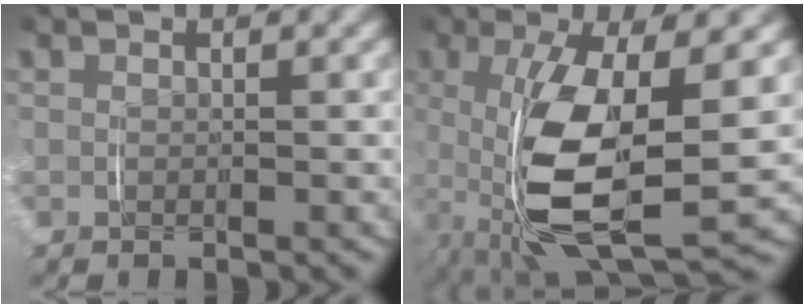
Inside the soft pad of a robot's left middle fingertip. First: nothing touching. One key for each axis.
{"total": 11.1, "fx": -0.9, "fy": 4.8, "fz": 9.9, "tx": -0.217, "ty": -0.030, "tz": 0.006}